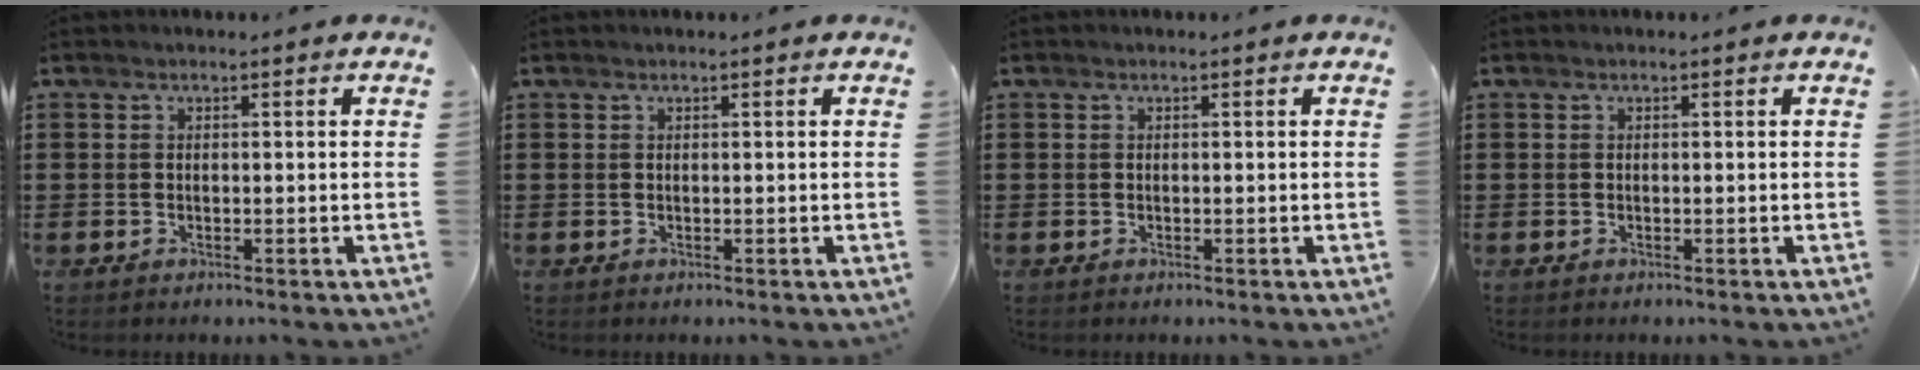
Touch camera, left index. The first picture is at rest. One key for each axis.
{"total": 0.0}
{"total": 0.0}
{"total": 0.0}